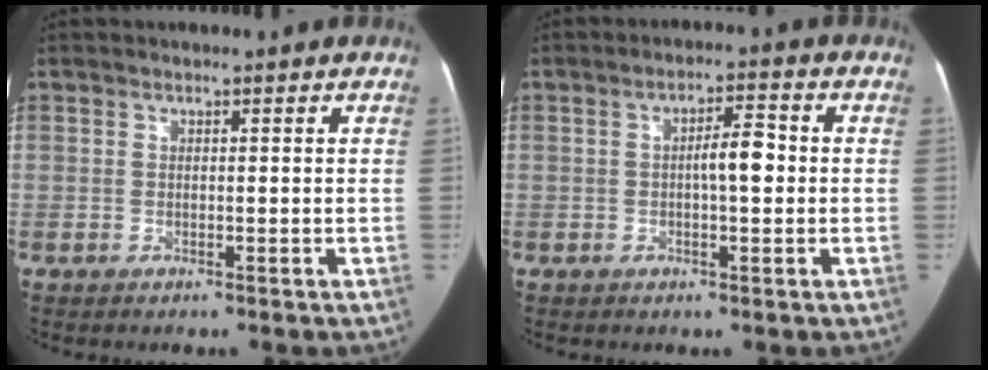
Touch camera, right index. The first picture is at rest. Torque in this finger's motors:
{"motor_torque": [0.54, 0.30, 0.14, 0.08]}